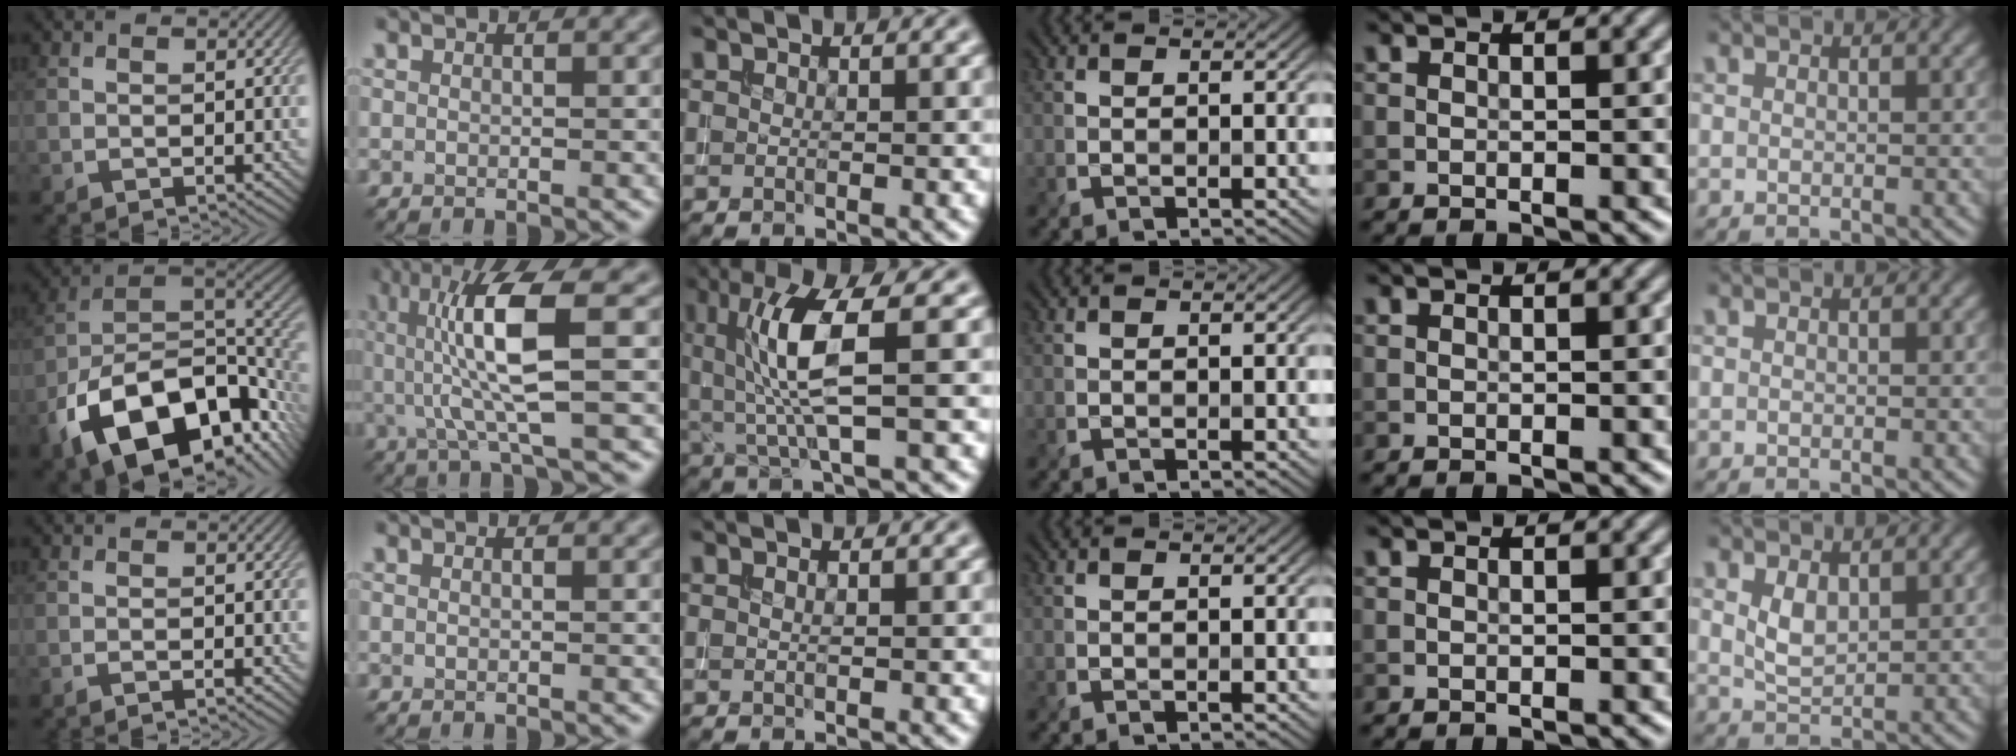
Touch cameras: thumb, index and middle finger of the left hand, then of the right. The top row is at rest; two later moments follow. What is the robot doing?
{"motion": "insert", "object": "drawer"}